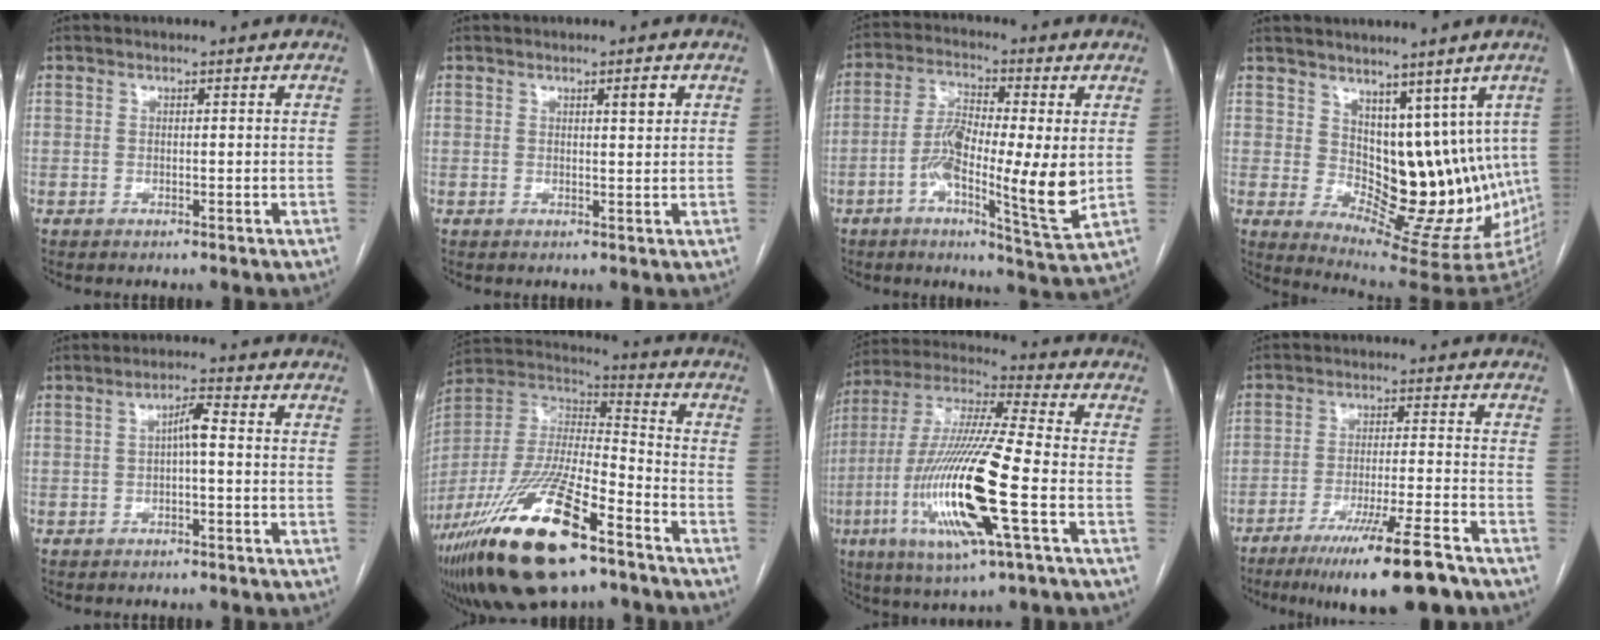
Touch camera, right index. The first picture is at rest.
{"total": 1.9, "force": [0.9, 0.2, 1.7], "torque": [-0.027, -0.001, 0.015]}
{"total": 13.4, "force": [-1.4, 2.1, 13.1], "torque": [-0.234, -0.006, -0.026]}
{"total": 12.6, "force": [3.7, 7.5, 9.4], "torque": [-0.119, 0.000, 0.081]}
{"total": 3.1, "force": [-0.1, 0.4, 3.1], "torque": [-0.053, 0.012, -0.001]}
{"total": 26.0, "force": [-15.8, 7.2, 19.4], "torque": [-0.412, -0.036, -0.280]}
{"total": 20.5, "force": [-5.8, 1.6, 19.6], "torque": [-0.422, -0.023, -0.108]}
{"total": 14.0, "force": [-10.1, 0.0, 9.6], "torque": [-0.152, -0.035, -0.160]}